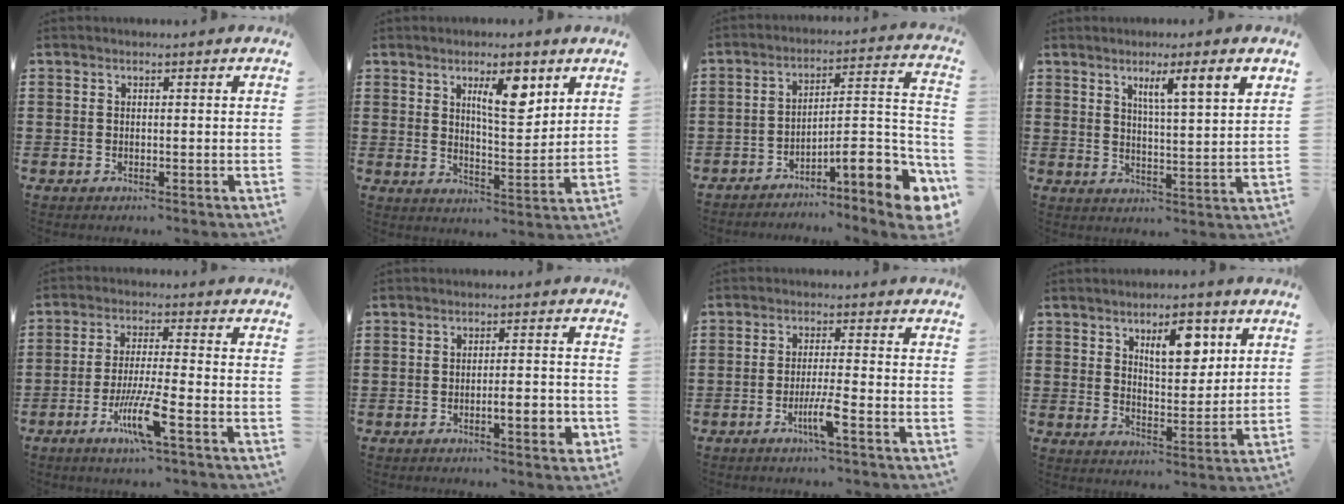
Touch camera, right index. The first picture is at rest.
{"total": 7.4, "force": [4.2, 1.5, 5.8], "torque": [-0.100, -0.012, 0.065]}
{"total": 8.7, "force": [-4.9, 1.9, 7.0], "torque": [-0.096, -0.014, -0.094]}
{"total": 4.9, "force": [2.7, 0.0, 4.1], "torque": [-0.078, -0.004, 0.040]}
{"total": 8.0, "force": [-4.0, 0.7, 6.9], "torque": [-0.135, -0.010, -0.075]}
{"total": 4.2, "force": [-1.6, 0.9, 3.8], "torque": [-0.053, 0.000, -0.029]}
{"total": 4.4, "force": [-2.3, -0.1, 3.7], "torque": [-0.069, -0.011, -0.042]}
{"total": 7.5, "force": [3.7, 3.3, 5.7], "torque": [-0.082, -0.004, 0.056]}